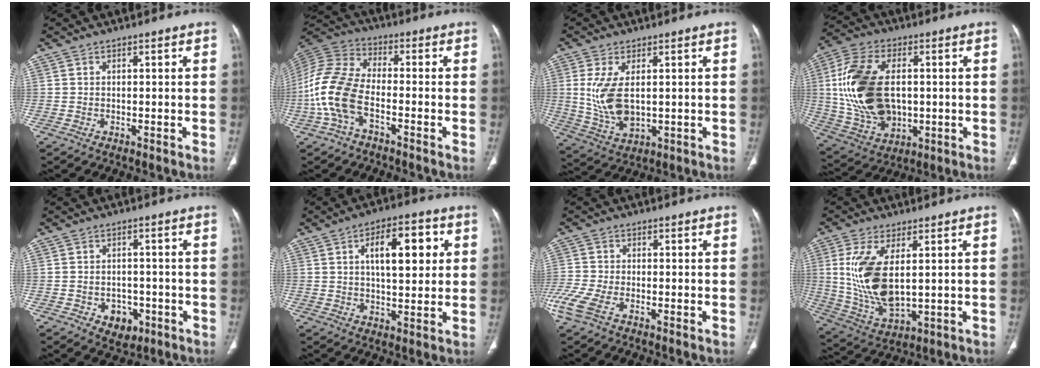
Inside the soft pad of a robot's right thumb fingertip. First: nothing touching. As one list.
[{"total": 13.8, "force": [-4.4, 7.6, 10.6], "torque": [-0.242, 0.032, -0.091]}, {"total": 9.5, "force": [1.1, 4.7, 8.2], "torque": [-0.175, -0.016, 0.039]}, {"total": 19.9, "force": [1.4, 12.4, 15.5], "torque": [-0.304, -0.005, 0.040]}, {"total": 5.4, "force": [-2.2, 4.1, 2.7], "torque": [-0.018, 0.014, -0.021]}, {"total": 12.1, "force": [3.3, 5.5, 10.3], "torque": [-0.129, 0.003, 0.049]}, {"total": 6.7, "force": [-3.6, 2.8, 4.9], "torque": [-0.141, 0.002, -0.076]}, {"total": 14.0, "force": [2.1, 6.5, 12.2], "torque": [-0.254, -0.020, 0.058]}]